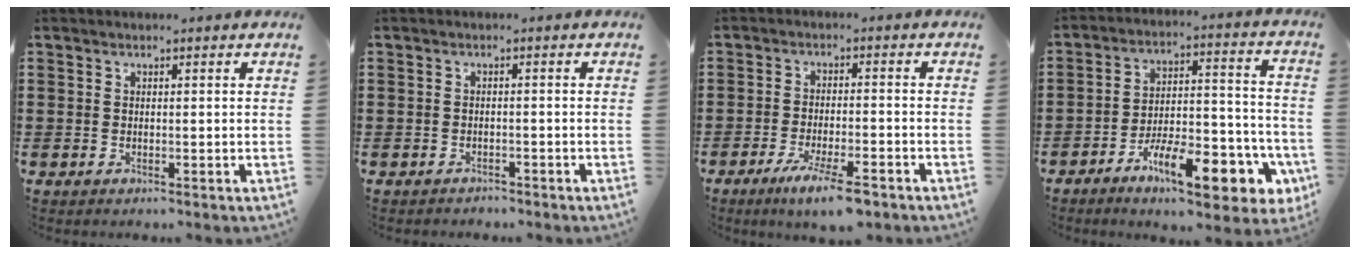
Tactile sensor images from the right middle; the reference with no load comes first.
{"total": 1.0, "force": [-1.0, 0.1, 0.0], "torque": [-0.004, -0.001, -0.021]}
{"total": 6.1, "force": [-4.1, 0.7, 4.4], "torque": [-0.081, -0.011, -0.070]}
{"total": 14.0, "force": [-8.6, 4.7, 9.9], "torque": [-0.154, 0.026, -0.146]}